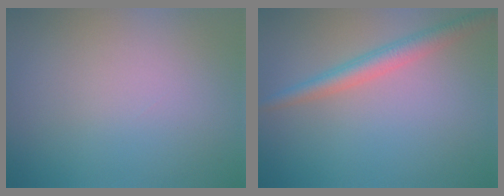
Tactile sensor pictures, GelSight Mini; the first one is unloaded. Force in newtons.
{"total": 3.0, "press": 3.0, "slide": 0.1}